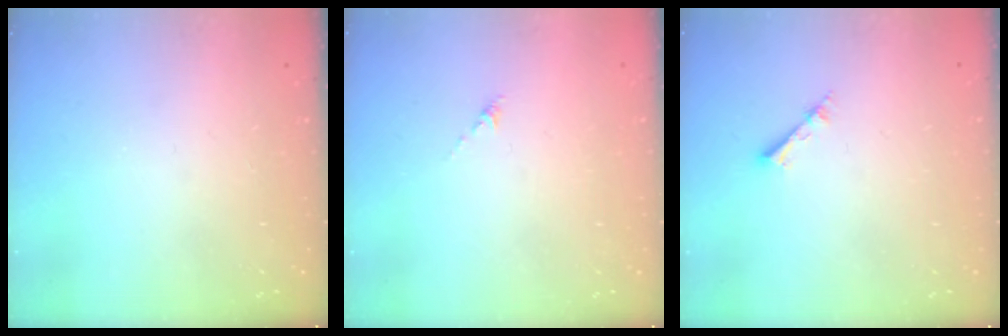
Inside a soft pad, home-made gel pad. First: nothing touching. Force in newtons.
{"total": 0.0}
{"total": 2.1, "press": 2.1, "slide": 0.3}